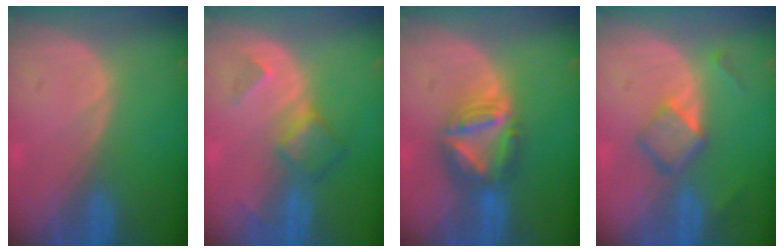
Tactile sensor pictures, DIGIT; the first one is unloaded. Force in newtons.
{"total": 5.1, "press": 4.5, "slide": 2.4}
{"total": 7.7, "press": 6.6, "slide": 4.0}
{"total": 4.9, "press": 4.6, "slide": 1.8}